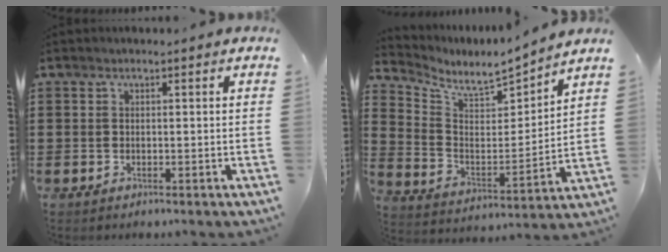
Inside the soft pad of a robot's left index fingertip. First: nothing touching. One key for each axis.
{"total": 5.6, "fx": 5.2, "fy": 1.3, "fz": 1.7, "tx": -0.062, "ty": -0.043, "tz": 0.084}